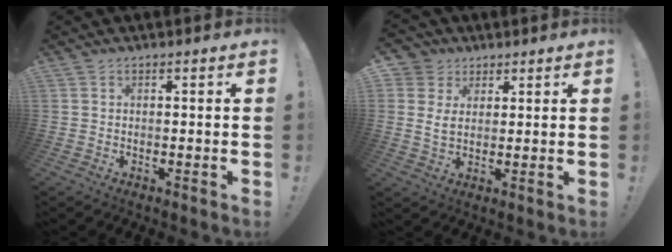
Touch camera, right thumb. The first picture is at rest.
{"total": 6.4, "force": [2.1, 5.3, 2.9], "torque": [-0.066, -0.001, 0.041]}